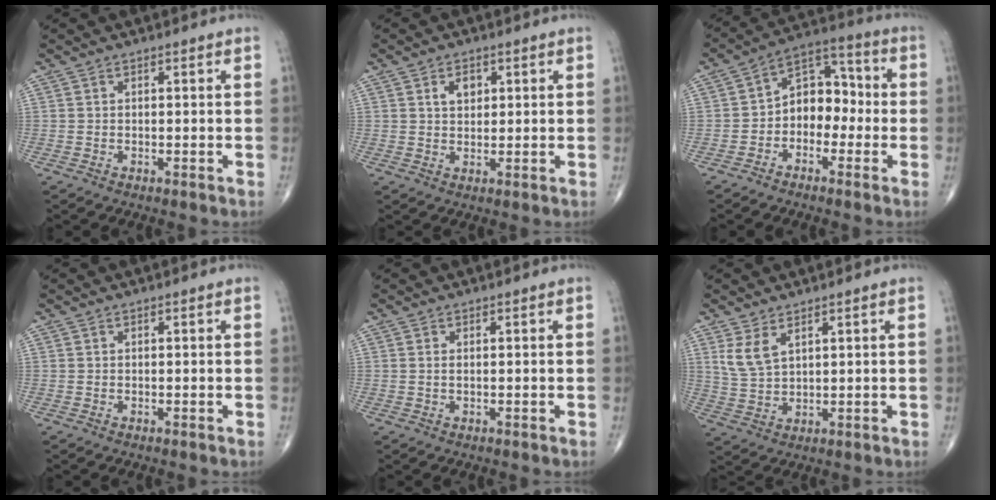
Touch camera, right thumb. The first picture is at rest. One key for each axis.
{"total": 3.5, "fx": 1.3, "fy": 2.4, "fz": 2.2, "tx": -0.023, "ty": -0.005, "tz": 0.021}
{"total": 9.6, "fx": -1.6, "fy": 6.9, "fz": 6.5, "tx": -0.063, "ty": 0.045, "tz": -0.044}
{"total": 0.0}
{"total": 0.7, "fx": 0.1, "fy": 0.2, "fz": 0.6, "tx": -0.019, "ty": 0.001, "tz": 0.004}
{"total": 5.1, "fx": 2.8, "fy": 2.5, "fz": 3.5, "tx": -0.071, "ty": -0.013, "tz": 0.065}